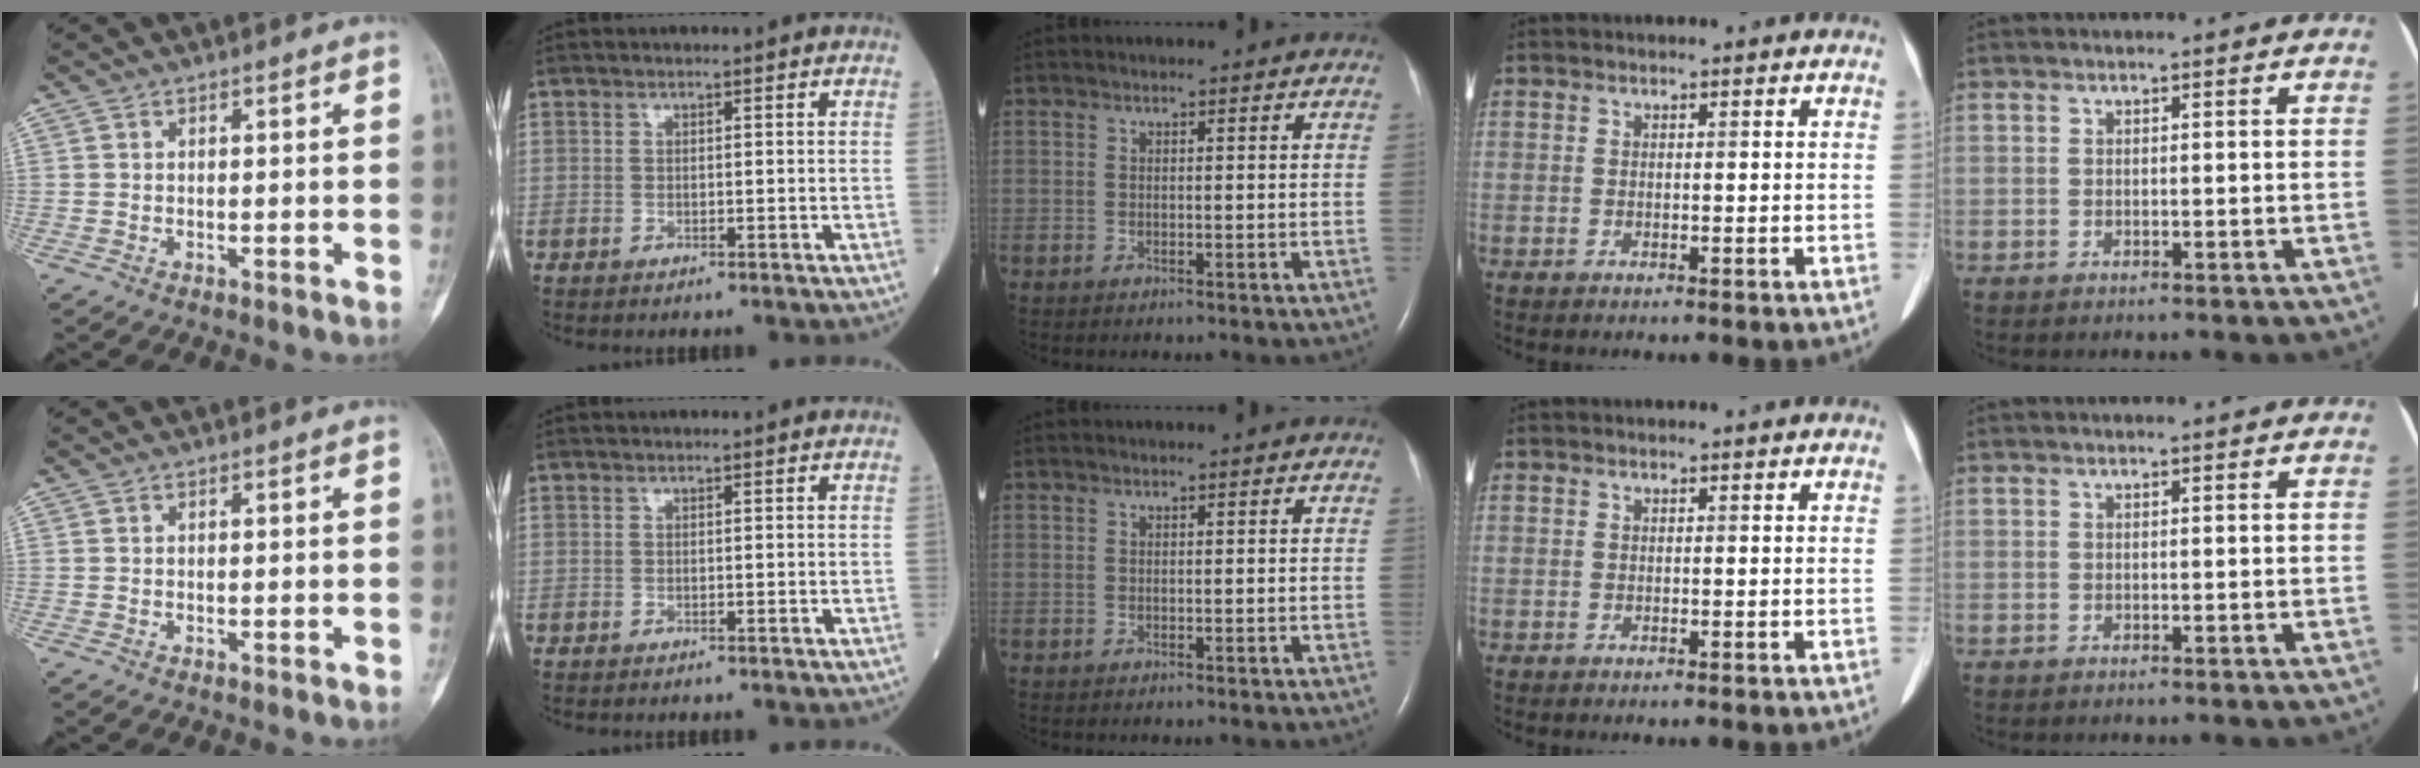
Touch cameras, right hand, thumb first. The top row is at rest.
{}